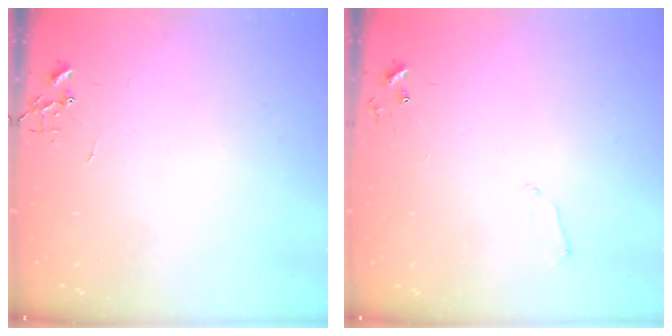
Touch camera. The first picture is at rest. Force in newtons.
{"total": 5.1, "press": 5.0, "slide": 0.6}